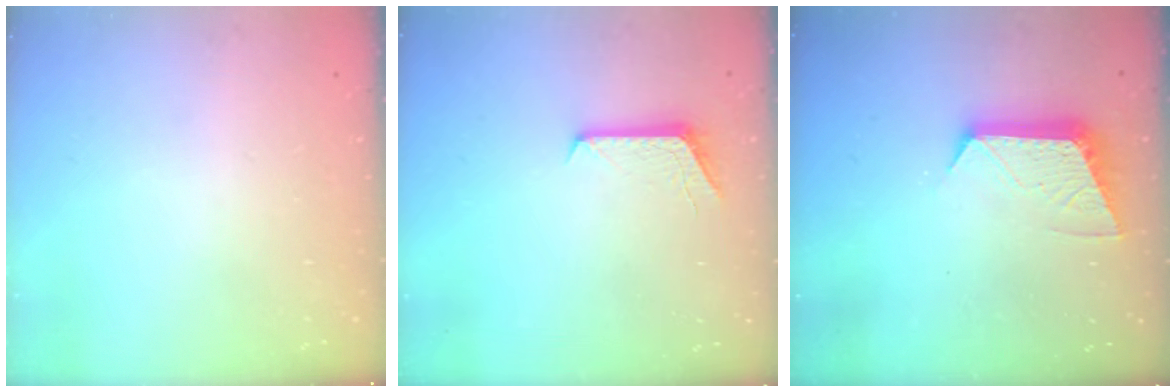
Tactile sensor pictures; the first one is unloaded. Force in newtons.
{"total": 6.4, "press": 6.4, "slide": 0.5}
{"total": 10.2, "press": 10.1, "slide": 0.5}